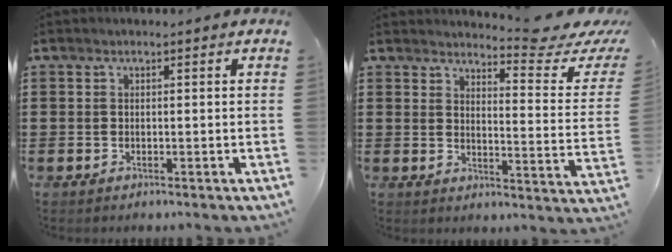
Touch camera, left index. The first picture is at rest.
{"total": 5.6, "force": [5.0, -0.2, 2.6], "torque": [-0.042, -0.041, 0.076]}